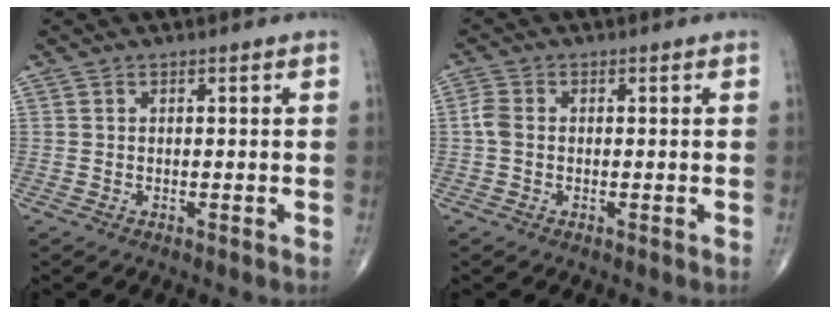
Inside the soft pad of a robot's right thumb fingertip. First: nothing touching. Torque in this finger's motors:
{"motor_torque": [-0.08, 0.22, 0.20, -0.17, 0.02]}